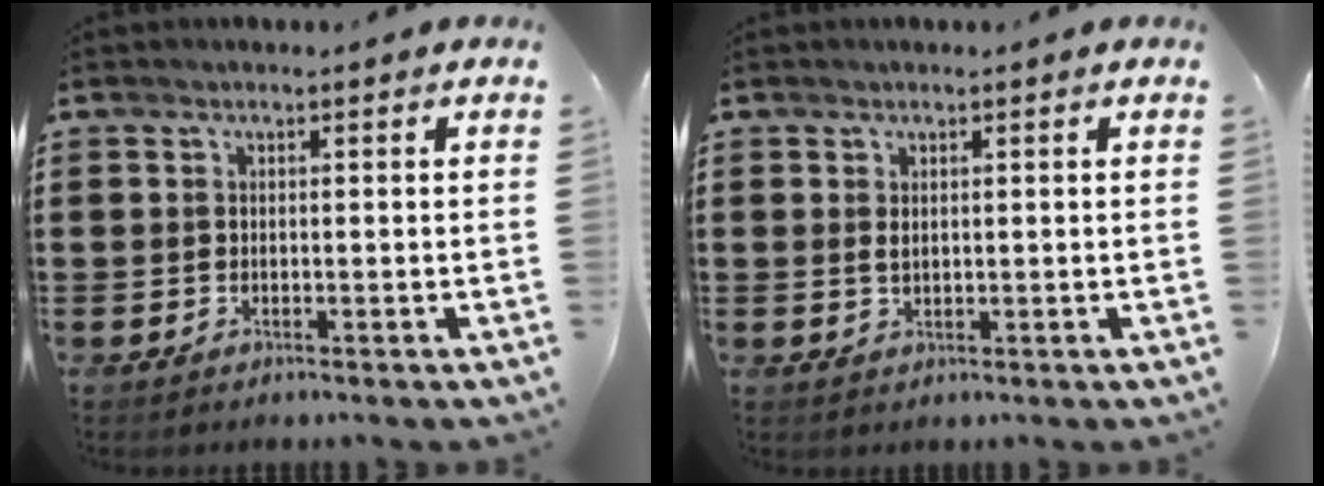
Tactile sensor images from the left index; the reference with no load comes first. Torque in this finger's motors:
{"motor_torque": [0.32, 0.26, 0.22, 0.01]}